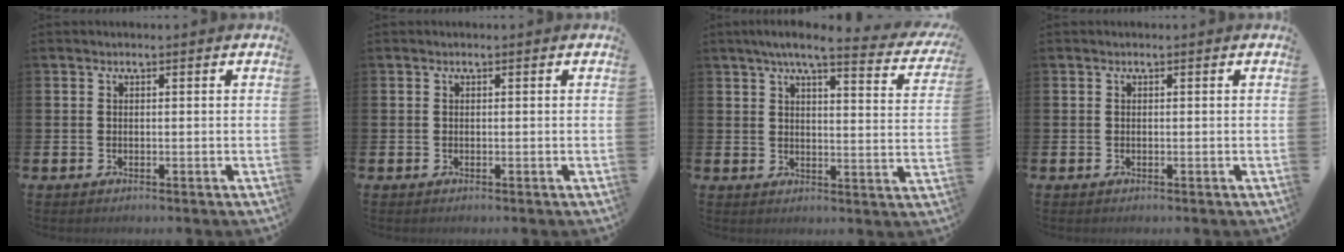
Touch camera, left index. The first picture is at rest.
{"total": 0.0}
{"total": 5.9, "force": [4.9, 0.6, 3.3], "torque": [-0.072, -0.025, 0.079]}
{"total": 0.0}